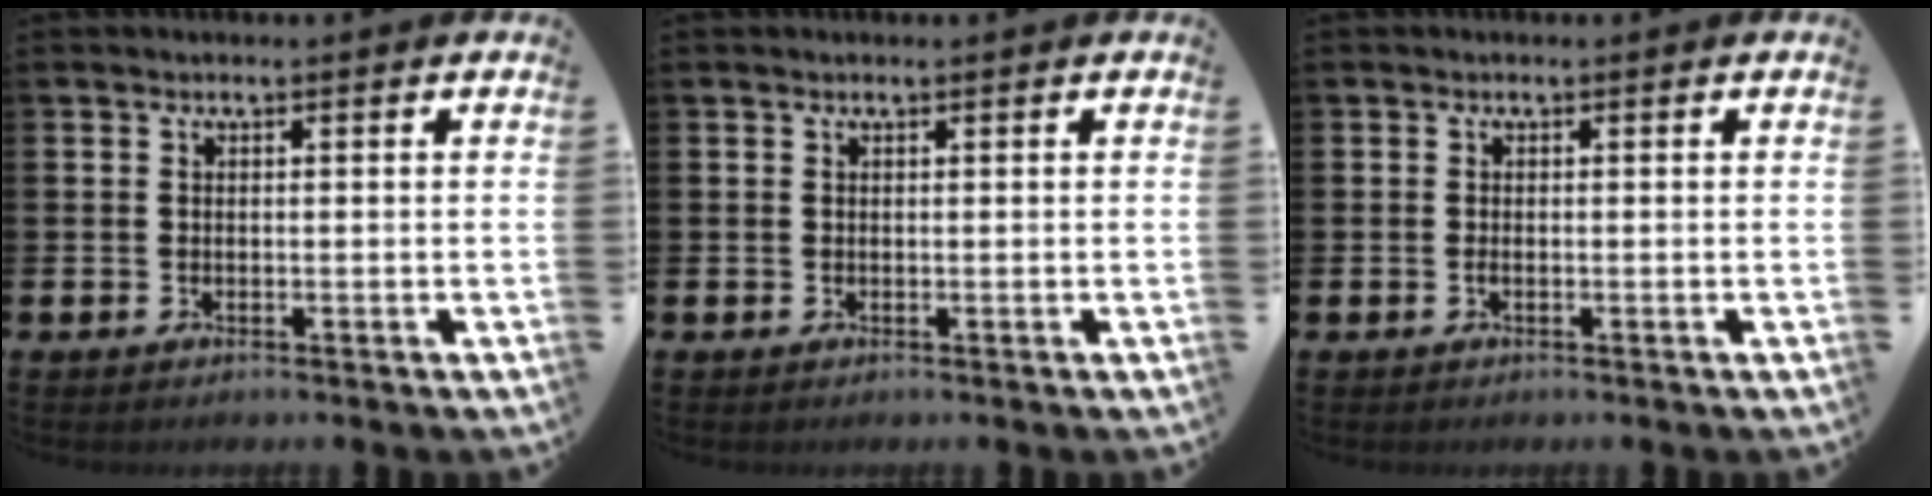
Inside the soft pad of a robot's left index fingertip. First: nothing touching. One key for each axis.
{"total": 0.0}
{"total": 0.5, "fx": -0.2, "fy": 0.1, "fz": 0.5, "tx": -0.009, "ty": -0.001, "tz": -0.004}